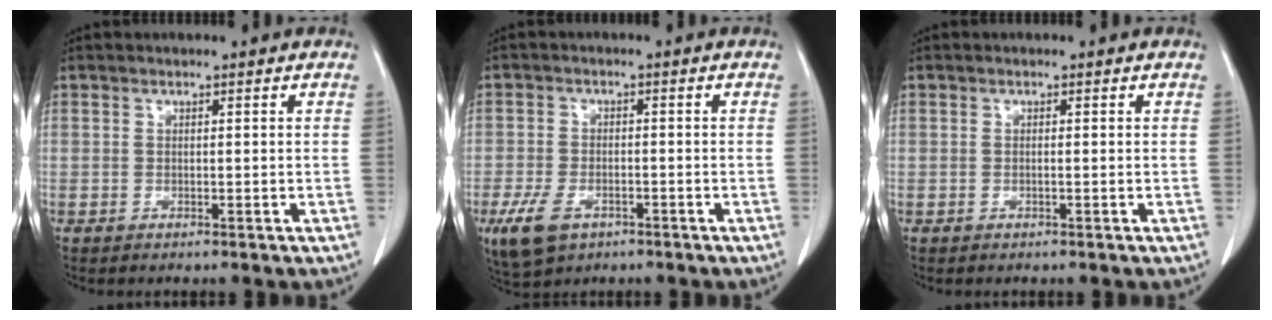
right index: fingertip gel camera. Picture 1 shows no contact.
{"total": 6.2, "force": [-3.3, 3.7, 3.9], "torque": [-0.083, -0.006, -0.048]}
{"total": 0.0}